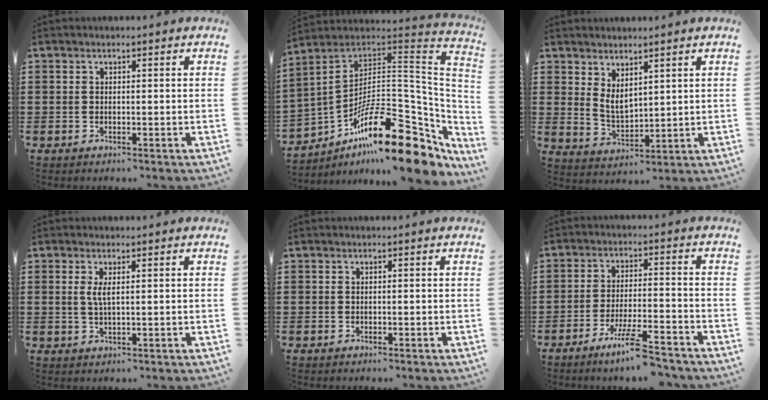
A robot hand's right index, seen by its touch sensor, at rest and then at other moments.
{"total": 21.1, "force": [-11.9, 7.0, 15.9], "torque": [-0.242, 0.023, -0.207]}
{"total": 3.9, "force": [2.4, 2.1, 2.3], "torque": [-0.052, -0.001, 0.046]}
{"total": 2.3, "force": [0.6, 0.5, 2.2], "torque": [-0.046, 0.002, 0.008]}
{"total": 0.0}
{"total": 7.4, "force": [-5.9, 0.1, 4.5], "torque": [-0.083, -0.006, -0.108]}